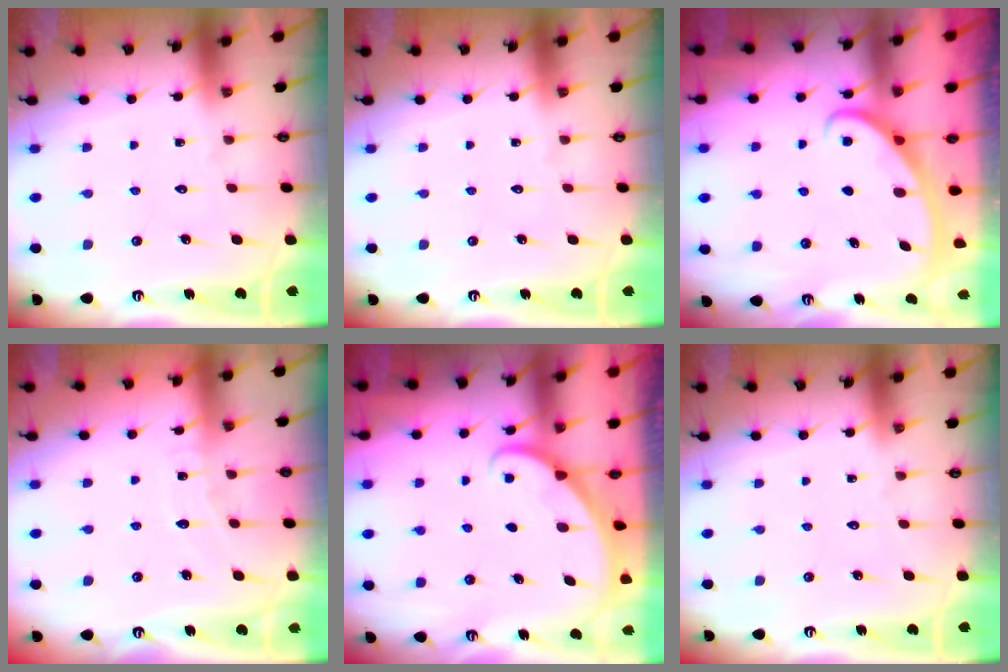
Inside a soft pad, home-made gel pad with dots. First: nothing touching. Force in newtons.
{"total": 0.0}
{"total": 3.0, "press": 2.9, "slide": 0.4}
{"total": 5.0, "press": 5.0, "slide": 0.3}
{"total": 2.8, "press": 2.8, "slide": 0.1}
{"total": 0.0}